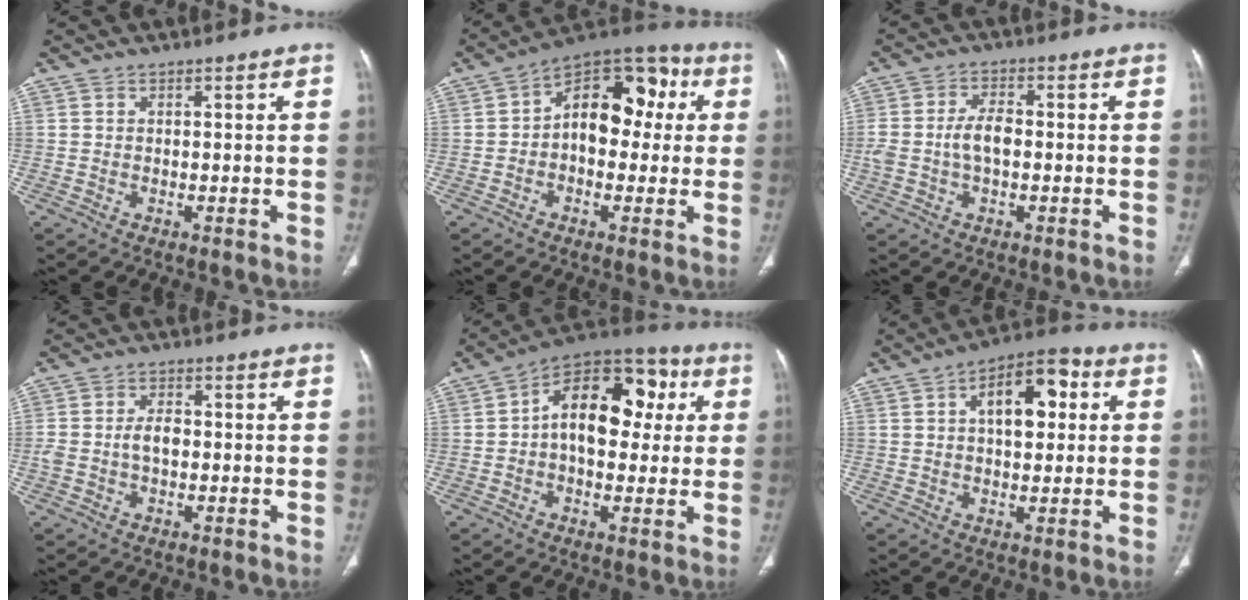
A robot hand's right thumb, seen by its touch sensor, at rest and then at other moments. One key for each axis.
{"total": 15.2, "fx": 1.6, "fy": 9.7, "fz": 11.6, "tx": -0.117, "ty": 0.042, "tz": 0.008}
{"total": 5.7, "fx": -0.6, "fy": 3.1, "fz": 4.7, "tx": -0.101, "ty": 0.018, "tz": -0.012}
{"total": 4.2, "fx": -0.5, "fy": 2.6, "fz": 3.3, "tx": -0.068, "ty": 0.014, "tz": -0.011}
{"total": 17.4, "fx": 2.4, "fy": 10.9, "fz": 13.3, "tx": -0.156, "ty": 0.035, "tz": 0.025}
{"total": 12.0, "fx": 3.0, "fy": 6.4, "fz": 9.8, "tx": -0.124, "ty": 0.019, "tz": 0.036}